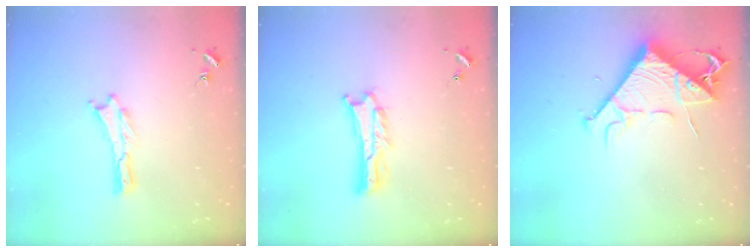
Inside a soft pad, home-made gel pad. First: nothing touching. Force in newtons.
{"total": 2.0, "press": 2.0, "slide": 0.3}
{"total": 9.2, "press": 9.1, "slide": 1.2}